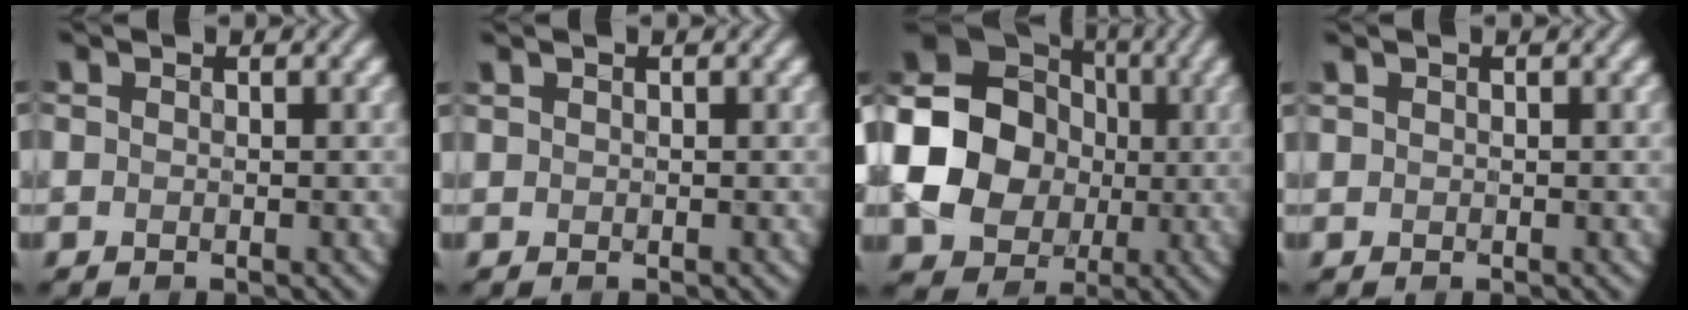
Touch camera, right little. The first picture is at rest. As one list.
[{"total": 0.0}, {"total": 14.0, "force": [-1.0, 12.2, 6.8], "torque": [-0.152, 0.001, -0.042]}, {"total": 0.0}]